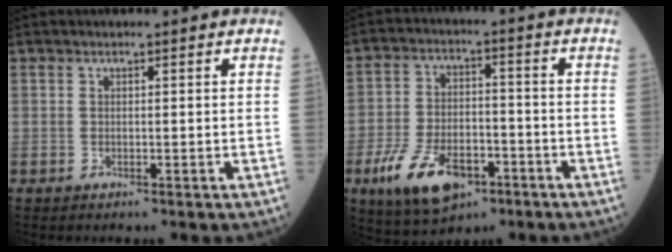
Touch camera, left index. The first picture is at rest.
{"total": 11.6, "force": [-6.2, 5.9, 7.9], "torque": [-0.156, -0.006, -0.106]}